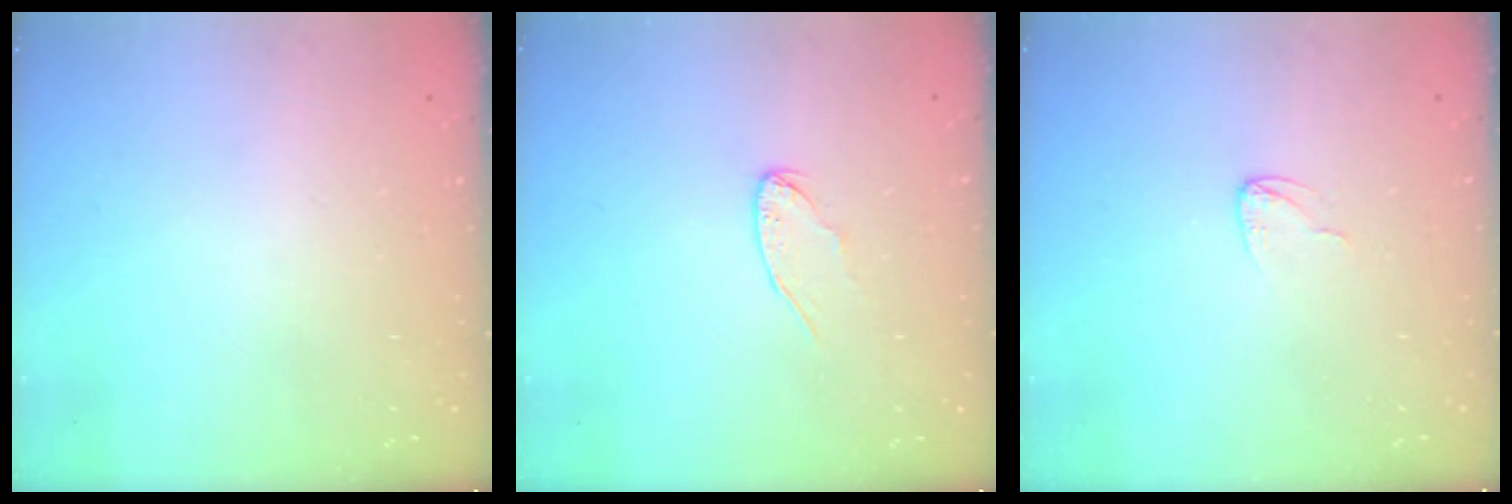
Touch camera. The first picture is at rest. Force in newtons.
{"total": 4.8, "press": 4.8, "slide": 0.3}
{"total": 3.6, "press": 3.6, "slide": 0.3}